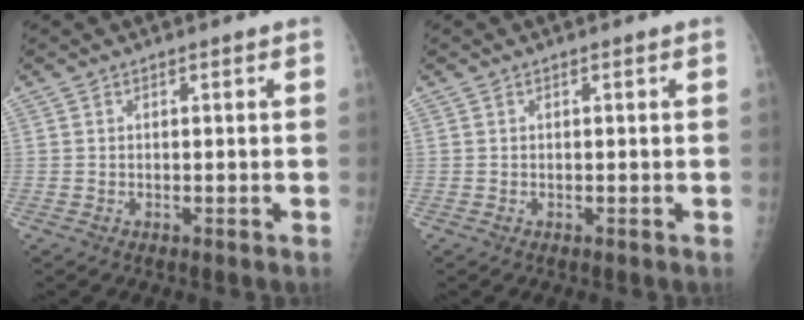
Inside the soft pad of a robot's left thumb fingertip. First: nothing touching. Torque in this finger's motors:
{"motor_torque": [-0.03, 0.02, -0.04, -0.03, 0.00]}